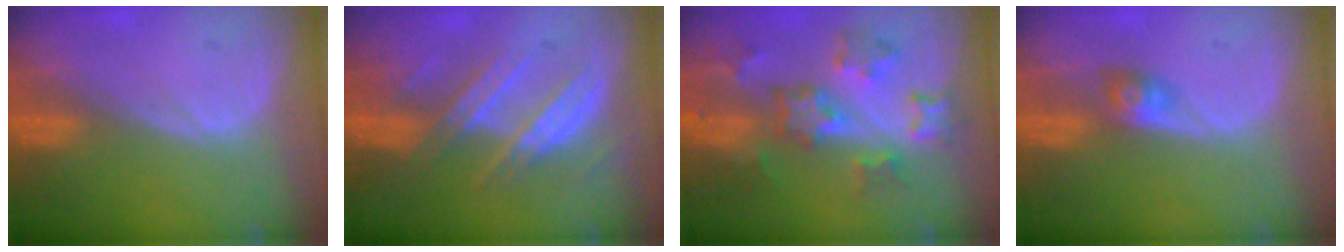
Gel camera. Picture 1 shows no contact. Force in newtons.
{"total": 7.5, "press": 7.2, "slide": 2.0}
{"total": 8.7, "press": 7.8, "slide": 3.8}
{"total": 2.8, "press": 2.5, "slide": 1.3}